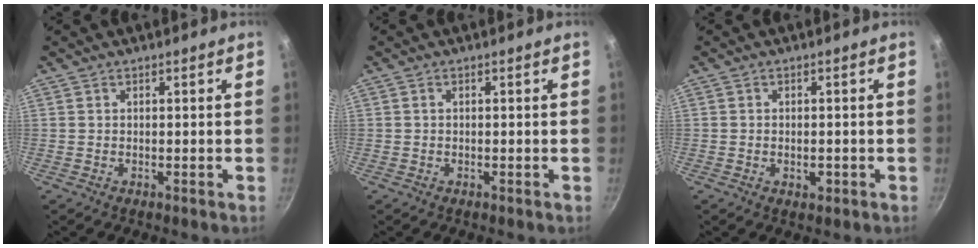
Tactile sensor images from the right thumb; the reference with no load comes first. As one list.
[{"total": 0.0}, {"total": 2.1, "force": [-0.7, 1.2, 1.5], "torque": [-0.025, 0.000, -0.010]}]